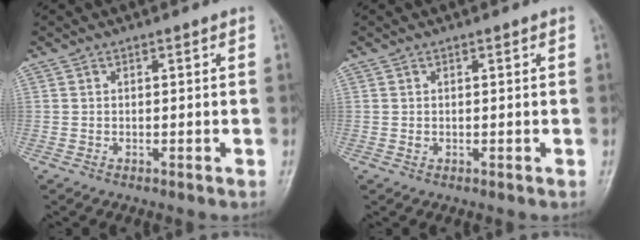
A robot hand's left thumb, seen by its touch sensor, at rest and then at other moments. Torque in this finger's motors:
{"motor_torque": [0.07, 0.15, 0.21, 0.18, 0.00]}